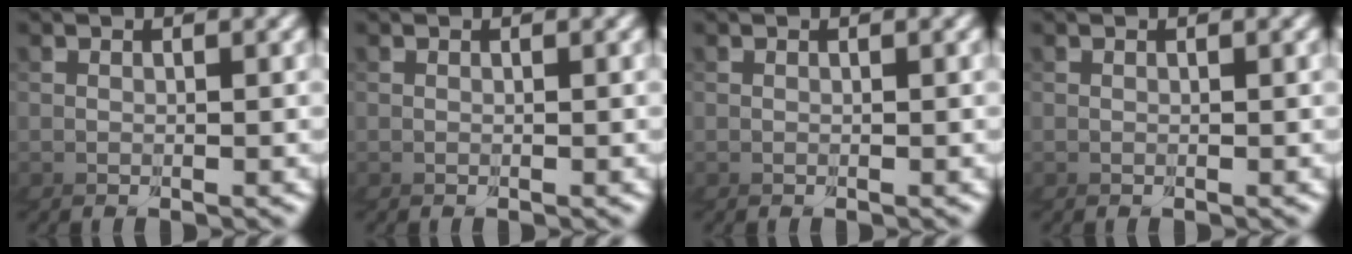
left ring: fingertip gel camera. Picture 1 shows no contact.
{"total": 0.0}
{"total": 0.0}
{"total": 0.0}